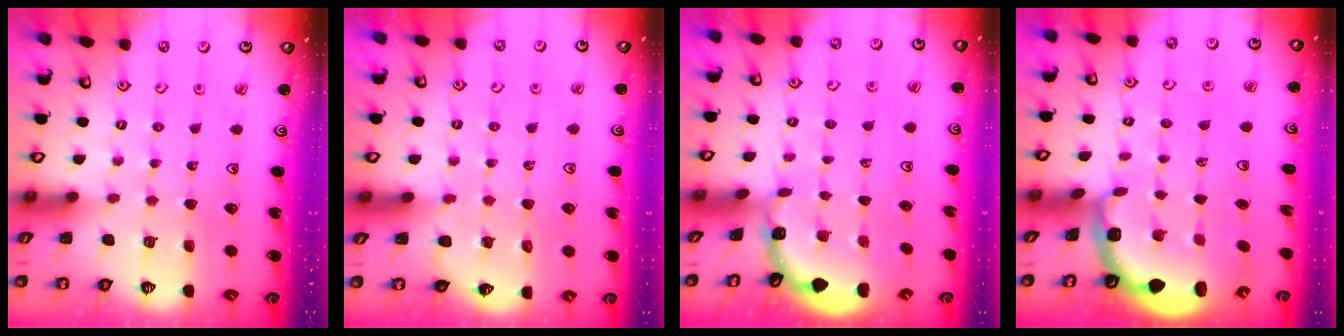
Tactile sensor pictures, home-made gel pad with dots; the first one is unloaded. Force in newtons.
{"total": 5.3, "press": 5.2, "slide": 0.7}
{"total": 1.1, "press": 1.1, "slide": 0.1}
{"total": 2.1, "press": 1.9, "slide": 0.8}